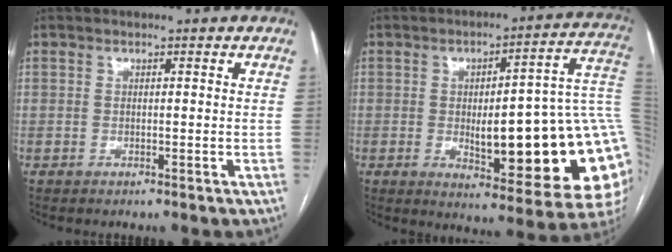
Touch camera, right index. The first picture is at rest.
{"total": 25.1, "force": [-2.0, 5.6, 24.4], "torque": [-0.224, 0.021, -0.013]}